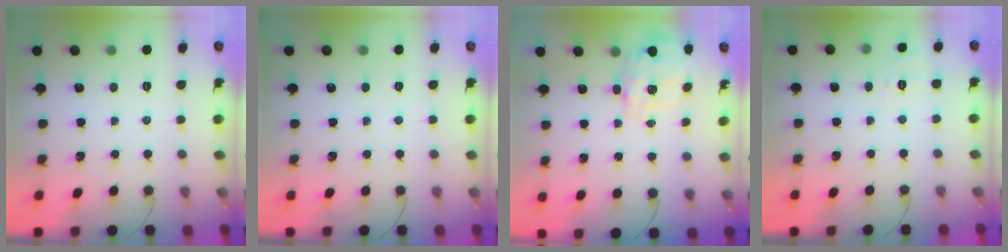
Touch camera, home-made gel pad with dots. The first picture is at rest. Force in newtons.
{"total": 0.0}
{"total": 3.8, "press": 3.7, "slide": 0.9}
{"total": 2.9, "press": 2.2, "slide": 1.9}